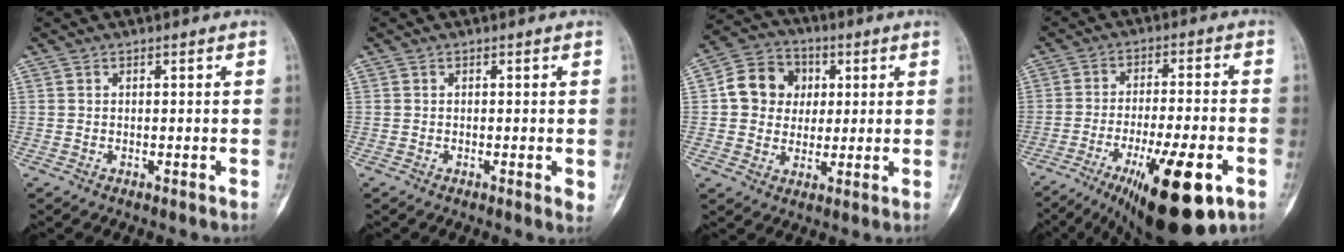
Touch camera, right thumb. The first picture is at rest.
{"total": 1.4, "force": [-0.2, 0.3, 1.4], "torque": [-0.022, -0.005, -0.003]}
{"total": 10.6, "force": [1.7, 9.4, 4.6], "torque": [-0.042, 0.006, 0.020]}
{"total": 18.3, "force": [-8.7, 5.0, 15.3], "torque": [-0.225, 0.018, -0.126]}